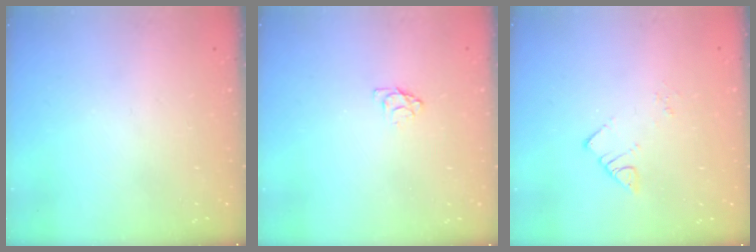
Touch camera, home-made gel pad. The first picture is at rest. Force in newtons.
{"total": 3.7, "press": 3.7, "slide": 0.4}
{"total": 2.6, "press": 2.6, "slide": 0.1}